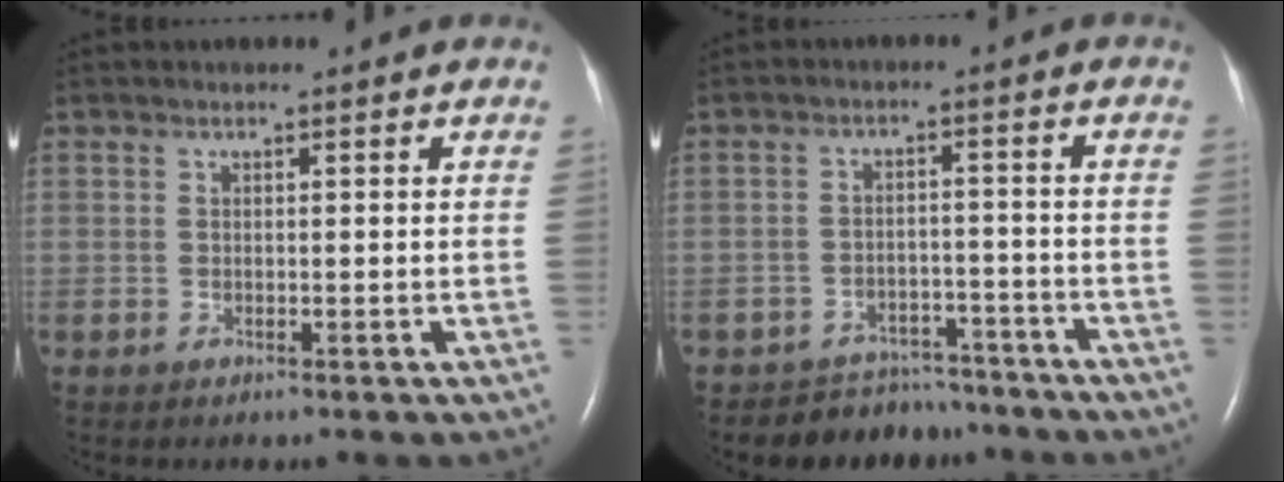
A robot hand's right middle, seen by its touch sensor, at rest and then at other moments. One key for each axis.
{"total": 6.7, "fx": -5.9, "fy": 3.0, "fz": -0.5, "tx": 0.017, "ty": 0.019, "tz": -0.088}